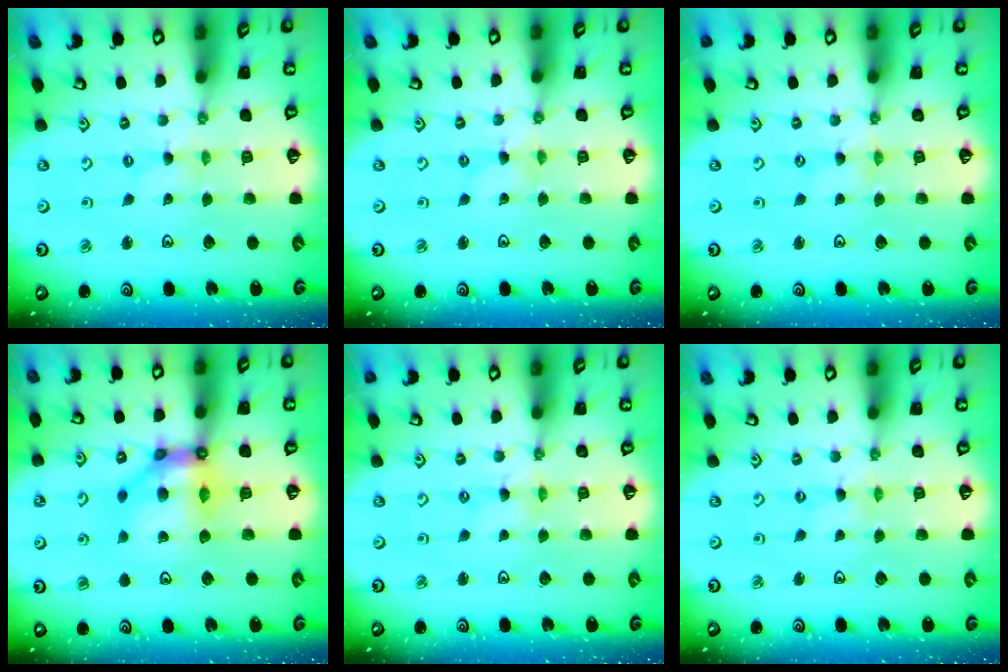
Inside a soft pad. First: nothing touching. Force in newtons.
{"total": 0.0}
{"total": 0.0}
{"total": 10.5, "press": 10.4, "slide": 1.6}
{"total": 0.0}
{"total": 0.0}